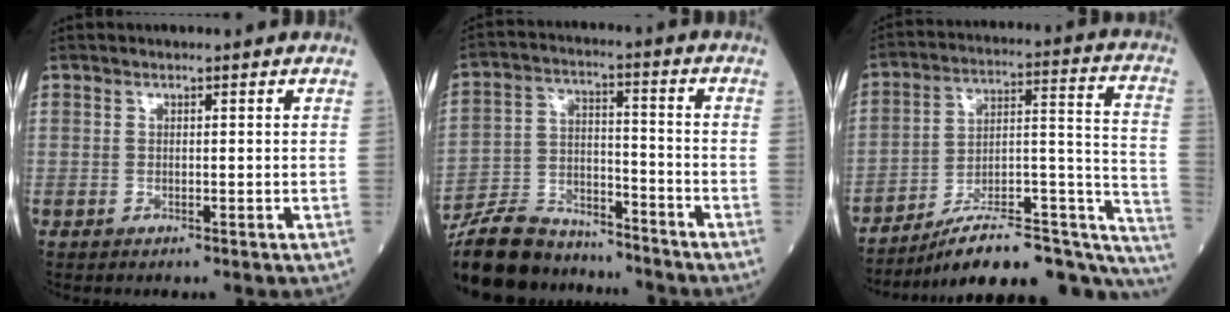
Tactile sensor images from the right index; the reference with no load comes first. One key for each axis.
{"total": 15.2, "fx": -14.0, "fy": 4.4, "fz": 4.1, "tx": -0.079, "ty": 0.021, "tz": -0.239}
{"total": 23.7, "fx": -19.1, "fy": 5.6, "fz": 12.9, "tx": -0.106, "ty": 0.056, "tz": -0.274}